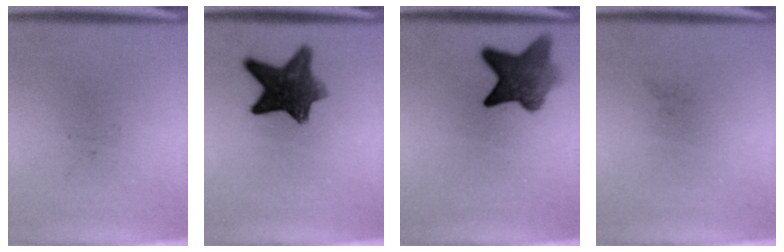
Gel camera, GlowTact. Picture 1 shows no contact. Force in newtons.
{"total": 9.4}
{"total": 7.4}
{"total": 0.0}